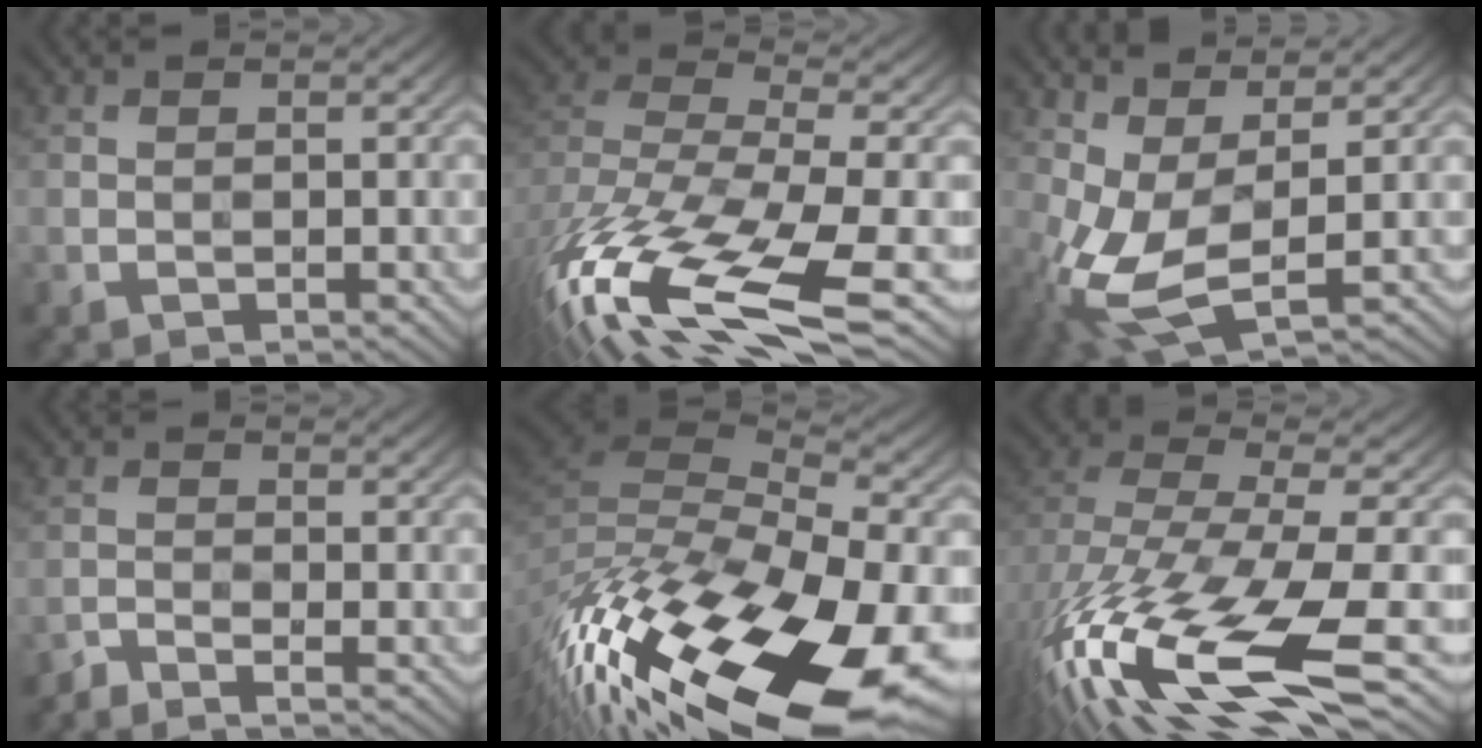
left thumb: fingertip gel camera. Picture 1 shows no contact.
{"total": 18.0, "force": [-8.7, 7.4, 13.9], "torque": [-0.340, -0.047, -0.133]}
{"total": 9.1, "force": [-0.6, 3.9, 8.2], "torque": [-0.197, -0.001, -0.018]}
{"total": 1.9, "force": [-1.7, 0.1, 0.8], "torque": [-0.019, -0.006, -0.043]}
{"total": 19.7, "force": [-10.3, 7.8, 14.8], "torque": [-0.314, -0.039, -0.161]}
{"total": 17.7, "force": [-7.0, 7.0, 14.7], "torque": [-0.326, -0.051, -0.113]}